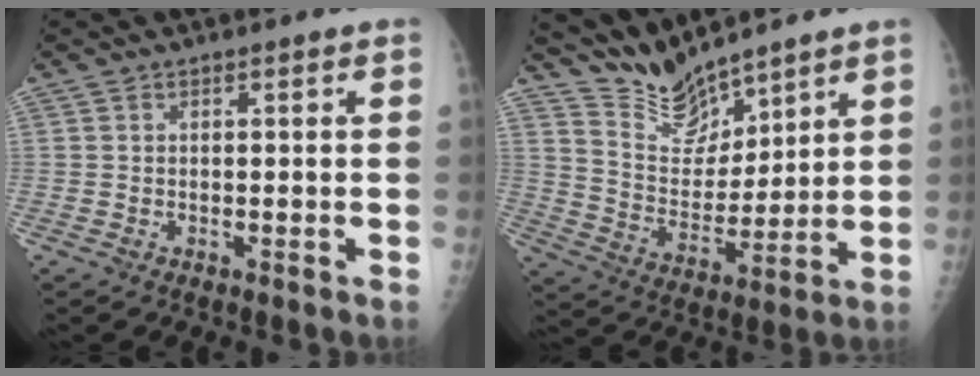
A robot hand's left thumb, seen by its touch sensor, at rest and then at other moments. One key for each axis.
{"total": 10.2, "fx": 9.6, "fy": 2.6, "fz": 2.4, "tx": -0.022, "ty": -0.067, "tz": 0.196}